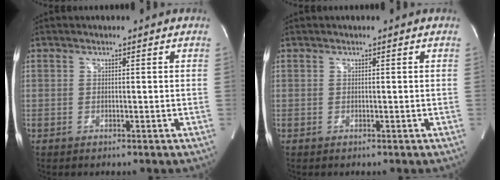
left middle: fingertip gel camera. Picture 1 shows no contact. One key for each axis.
{"total": 0.0}